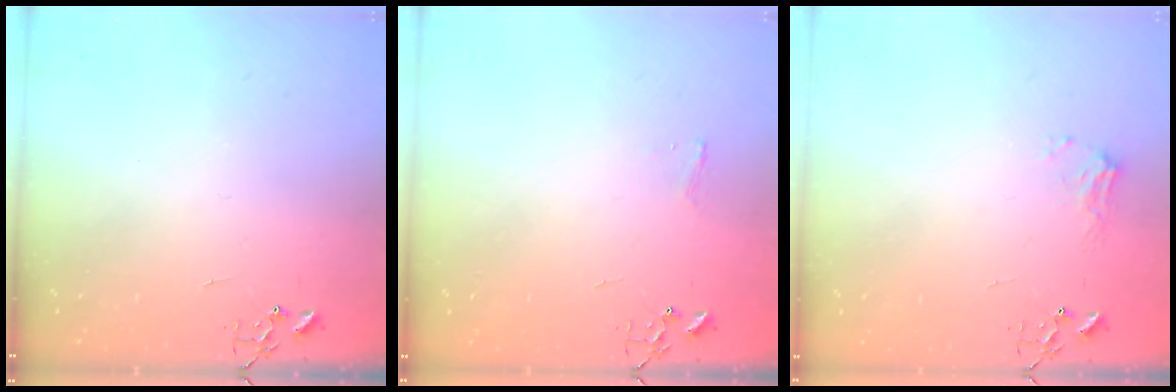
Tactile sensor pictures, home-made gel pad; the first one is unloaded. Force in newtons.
{"total": 3.4, "press": 3.4, "slide": 0.4}
{"total": 7.2, "press": 7.2, "slide": 0.8}